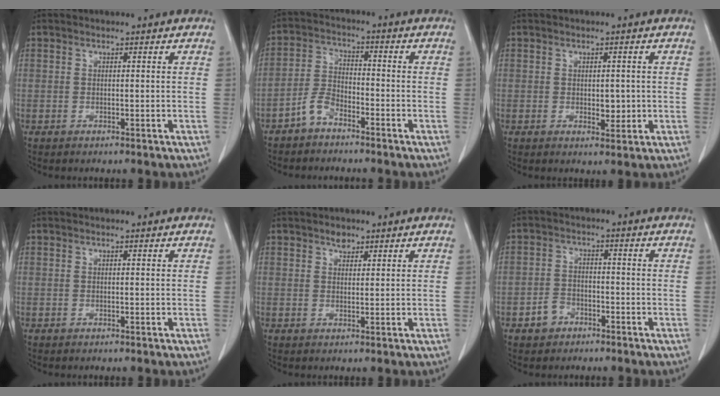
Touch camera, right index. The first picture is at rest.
{"total": 4.4, "force": [-3.3, 2.1, 2.1], "torque": [-0.048, 0.008, -0.066]}
{"total": 2.7, "force": [-0.1, 1.5, 2.2], "torque": [-0.026, 0.000, 0.007]}
{"total": 0.0}
{"total": 1.6, "force": [1.2, 0.9, 0.5], "torque": [-0.009, 0.000, 0.019]}
{"total": 3.6, "force": [-2.1, 2.7, 1.1], "torque": [-0.017, 0.009, -0.035]}